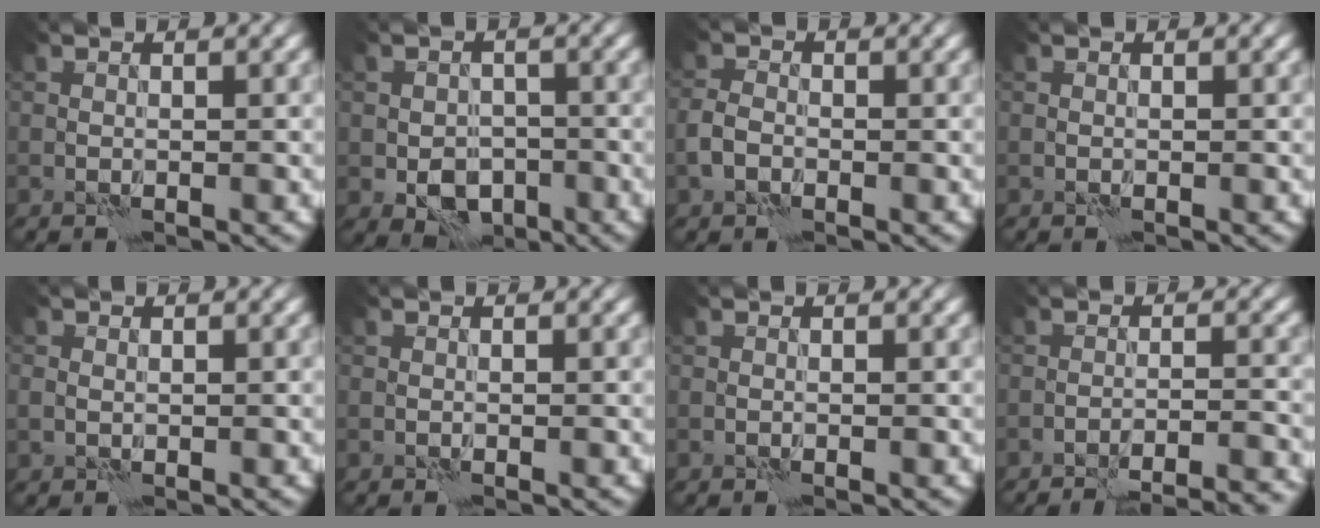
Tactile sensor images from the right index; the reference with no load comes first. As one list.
[{"total": 4.1, "force": [-1.5, 3.0, 2.4], "torque": [-0.036, -0.006, -0.026]}, {"total": 1.9, "force": [-0.9, 1.2, 1.1], "torque": [-0.023, 0.005, -0.026]}, {"total": 0.0}, {"total": 0.7, "force": [0.0, 0.6, 0.4], "torque": [-0.008, -0.001, -0.002]}, {"total": 0.0}, {"total": 0.0}, {"total": 11.1, "force": [-10.3, 2.3, 3.4], "torque": [-0.020, 0.019, -0.111]}]